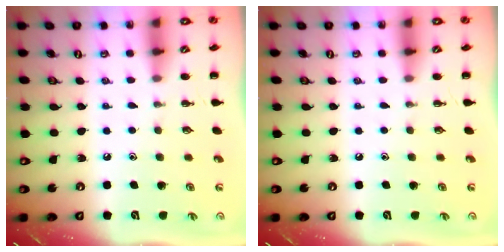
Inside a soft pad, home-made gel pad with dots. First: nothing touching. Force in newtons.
{"total": 0.0}